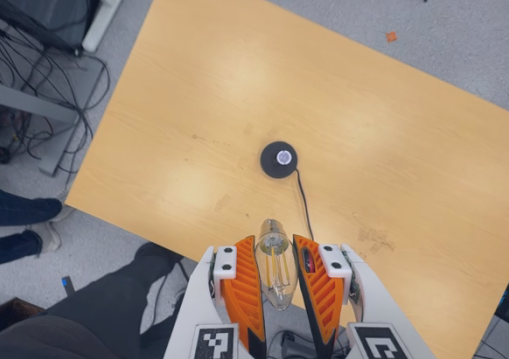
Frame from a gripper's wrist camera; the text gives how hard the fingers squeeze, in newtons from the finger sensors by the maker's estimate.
{"total": 12.2, "left": 11.9, "right": 12.6}